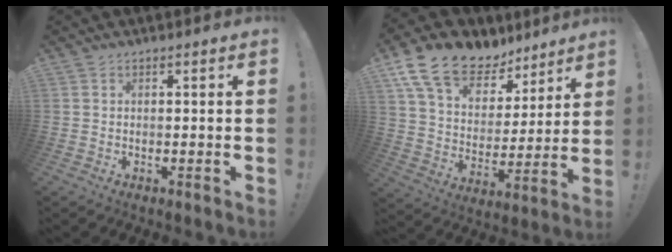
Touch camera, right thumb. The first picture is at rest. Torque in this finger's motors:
{"motor_torque": [-0.31, 1.15, 0.44, 0.17, 0.38]}